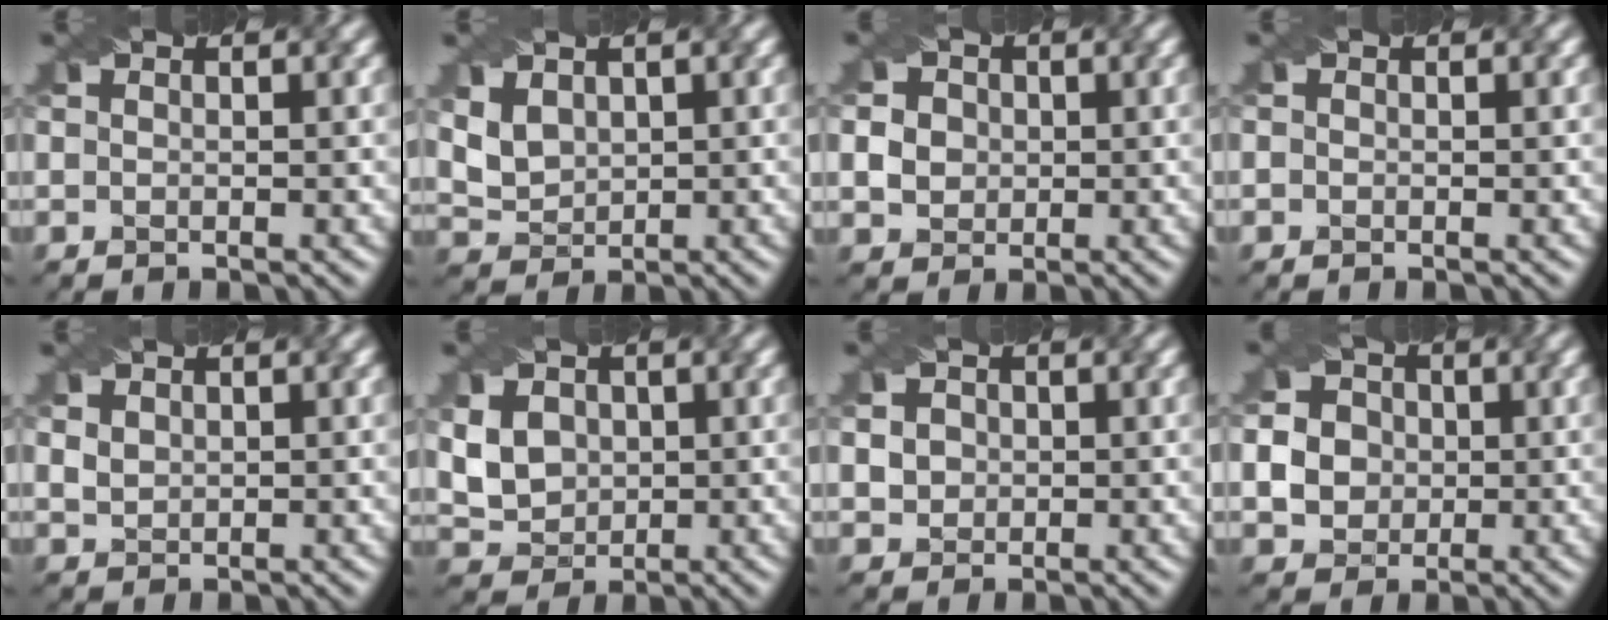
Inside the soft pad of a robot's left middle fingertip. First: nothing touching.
{"total": 3.2, "force": [1.5, 2.3, 1.5], "torque": [-0.054, 0.003, 0.051]}
{"total": 5.6, "force": [1.7, 4.8, 2.3], "torque": [-0.044, 0.031, 0.020]}
{"total": 0.0}
{"total": 2.2, "force": [1.3, 1.5, 0.9], "torque": [-0.034, 0.007, 0.034]}
{"total": 4.8, "force": [1.2, 4.0, 2.4], "torque": [-0.071, 0.013, 0.029]}
{"total": 3.7, "force": [1.3, 3.0, 1.6], "torque": [-0.034, 0.021, 0.018]}
{"total": 6.1, "force": [0.5, 5.6, 2.4], "torque": [-0.054, 0.030, 0.006]}